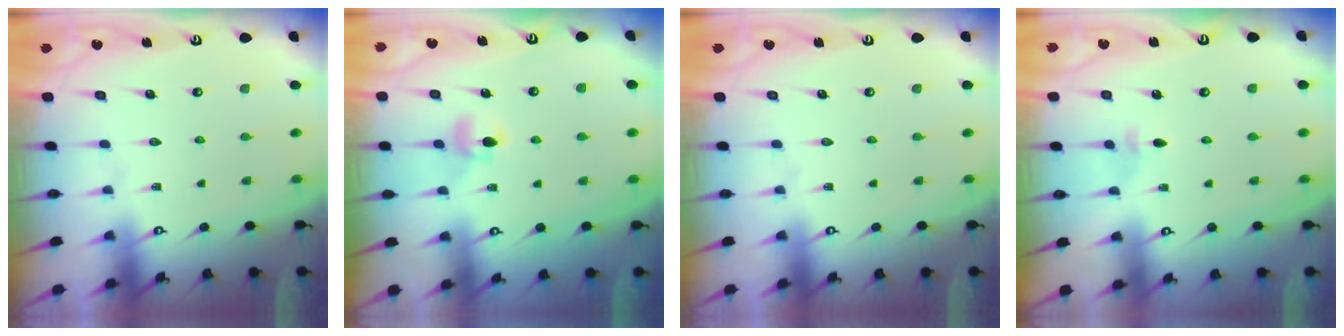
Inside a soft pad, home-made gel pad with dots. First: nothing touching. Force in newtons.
{"total": 5.6, "press": 5.5, "slide": 0.7}
{"total": 0.0}
{"total": 2.3, "press": 2.2, "slide": 0.8}